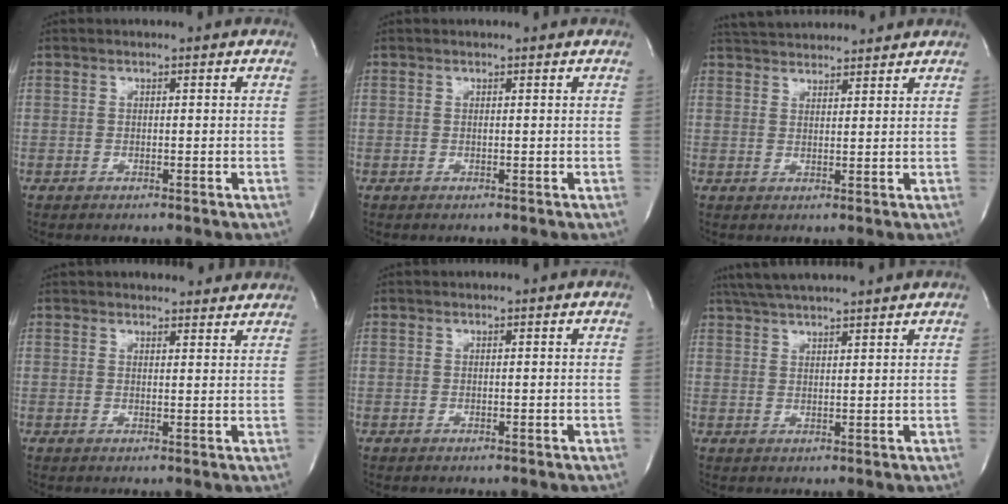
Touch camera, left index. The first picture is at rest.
{"total": 0.0}
{"total": 9.6, "force": [9.2, 1.6, 2.5], "torque": [-0.048, 0.025, 0.136]}
{"total": 8.8, "force": [8.2, 2.1, 2.5], "torque": [-0.020, 0.005, 0.086]}
{"total": 0.0}
{"total": 10.8, "force": [9.6, 0.4, 5.0], "torque": [-0.090, 0.034, 0.146]}